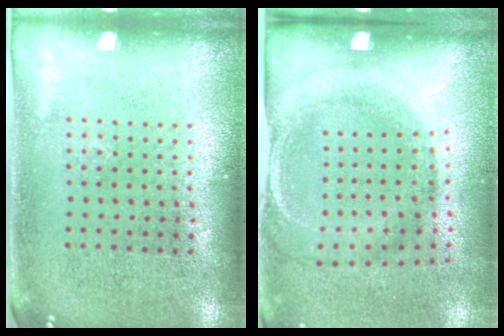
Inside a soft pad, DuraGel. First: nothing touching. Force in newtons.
{"total": 1.8, "press": 1.2, "slide": 1.4}